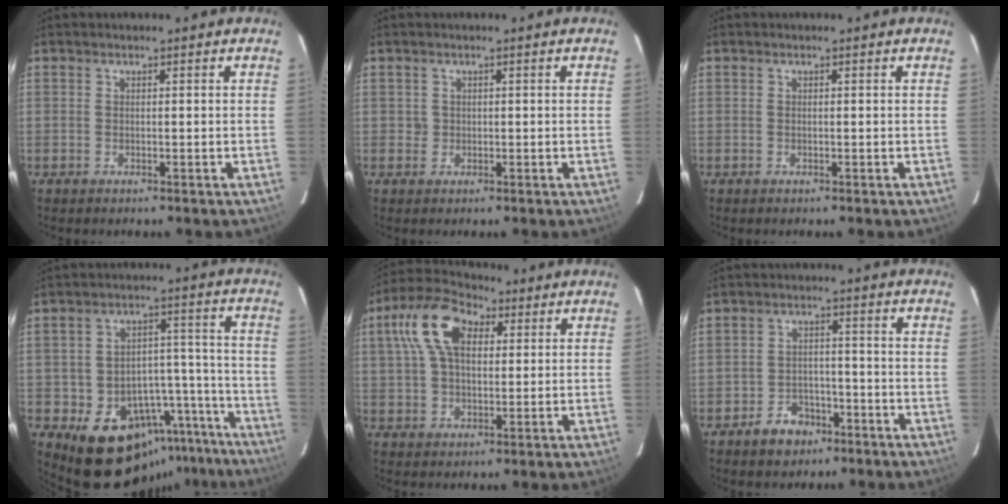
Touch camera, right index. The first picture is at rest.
{"total": 1.3, "force": [0.1, 1.3, 0.0], "torque": [0.009, 0.001, 0.002]}
{"total": 0.0}
{"total": 17.5, "force": [-13.2, 10.0, 5.7], "torque": [-0.089, 0.062, -0.157]}
{"total": 13.6, "force": [4.6, 7.9, 10.0], "torque": [-0.205, 0.040, 0.074]}
{"total": 6.2, "force": [-4.1, 4.3, 1.8], "torque": [-0.050, 0.019, -0.053]}